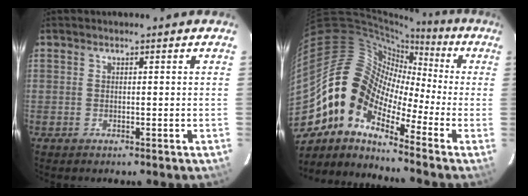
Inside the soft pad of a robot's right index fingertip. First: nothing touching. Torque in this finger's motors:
{"motor_torque": [0.44, -0.26, 0.55, 0.00]}